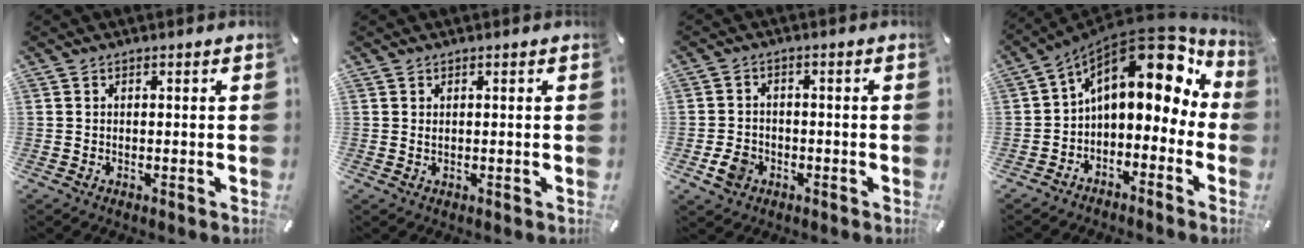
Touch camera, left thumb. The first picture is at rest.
{"total": 0.7, "force": [0.2, 0.3, 0.6], "torque": [-0.012, 0.001, 0.003]}
{"total": 5.1, "force": [-2.0, 4.1, 2.2], "torque": [-0.046, 0.006, -0.035]}
{"total": 16.8, "force": [5.5, 9.7, 12.6], "torque": [-0.183, -0.038, 0.089]}